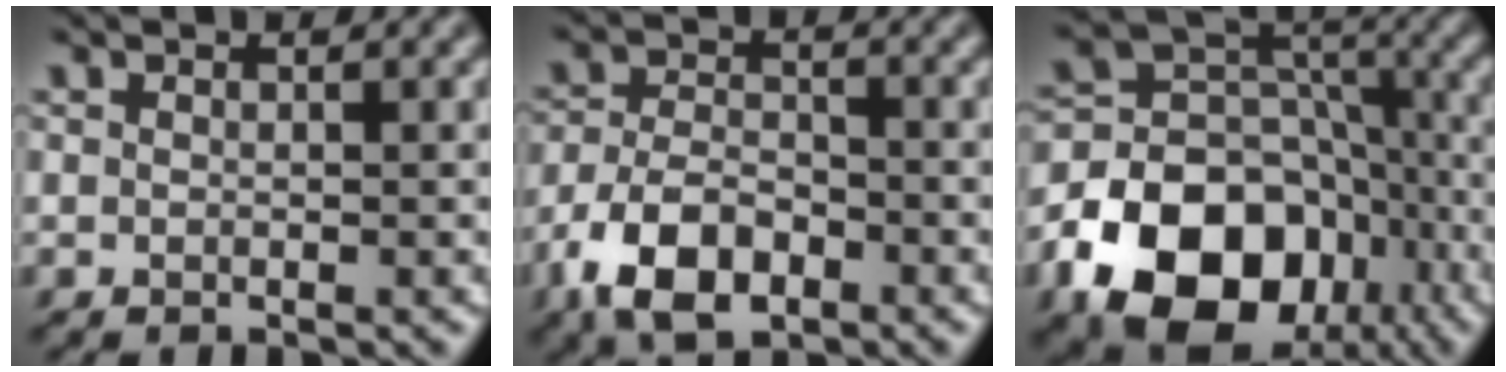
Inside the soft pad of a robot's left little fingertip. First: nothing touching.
{"total": 6.3, "force": [-3.6, 3.4, 3.9], "torque": [-0.081, -0.001, -0.074]}
{"total": 14.9, "force": [-7.1, 10.9, 7.3], "torque": [-0.154, -0.002, -0.136]}